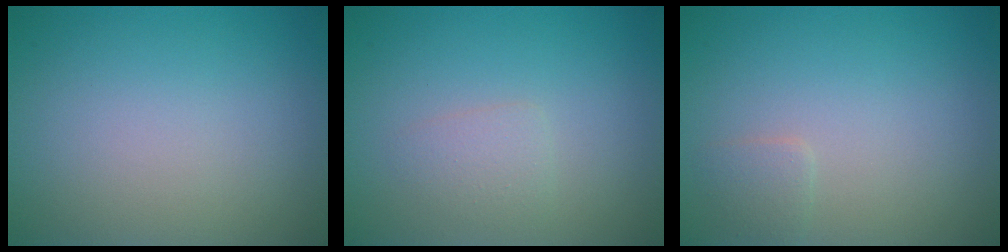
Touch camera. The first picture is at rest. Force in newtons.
{"total": 1.3, "press": 1.3, "slide": 0.1}
{"total": 1.0, "press": 1.0, "slide": 0.0}